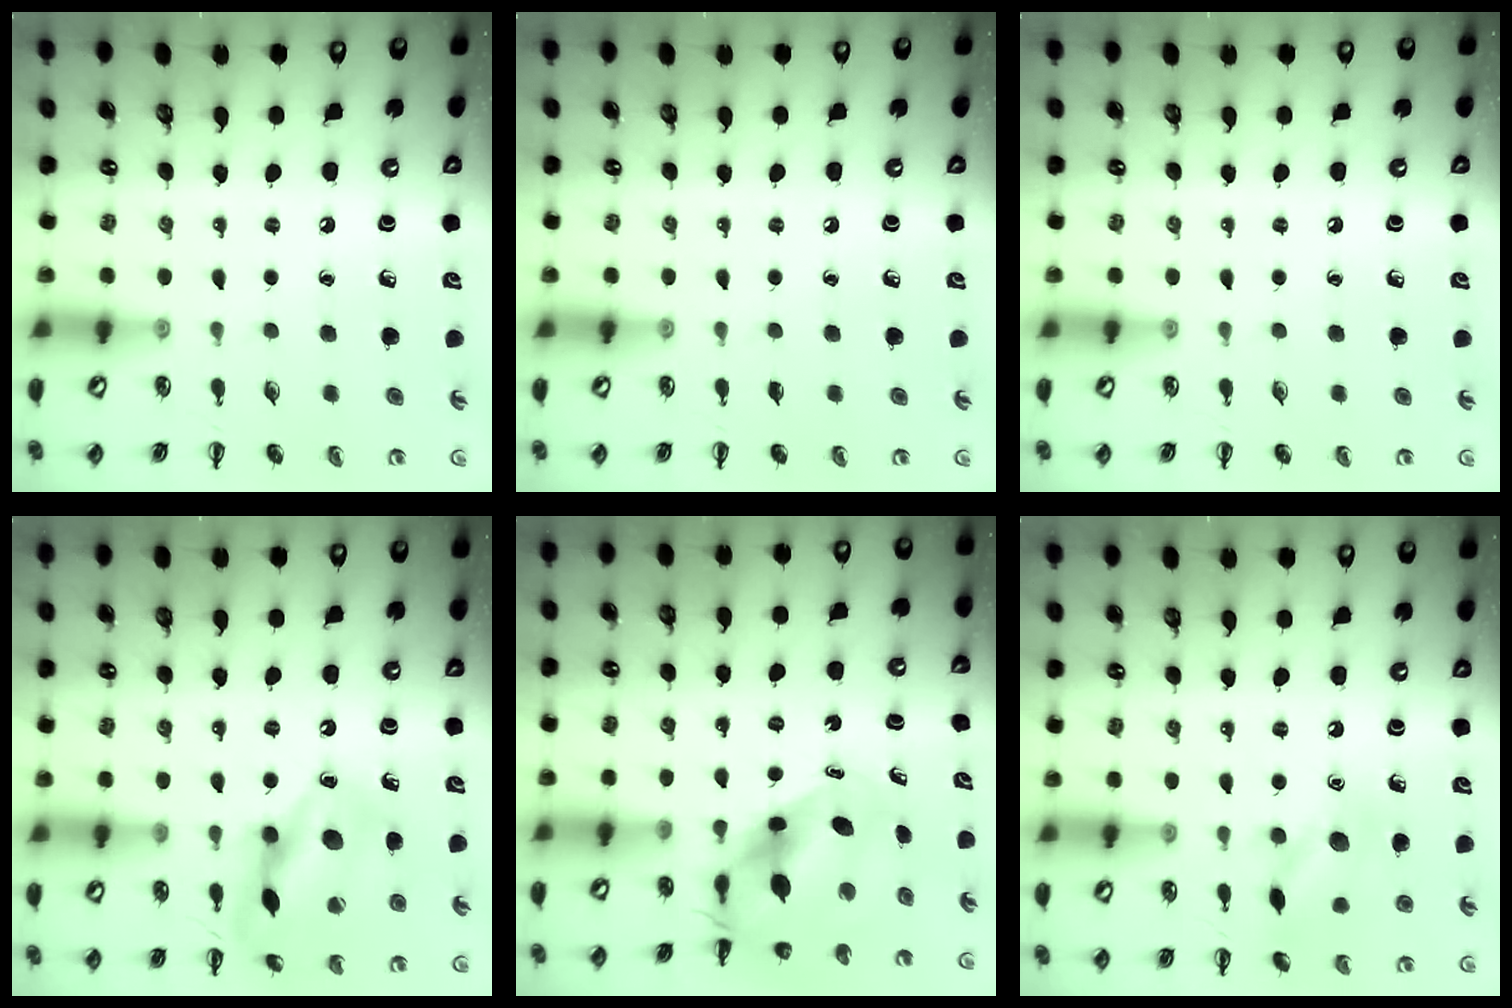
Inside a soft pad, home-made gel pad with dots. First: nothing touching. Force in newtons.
{"total": 0.0}
{"total": 0.0}
{"total": 14.9, "press": 14.8, "slide": 1.7}
{"total": 6.6, "press": 6.4, "slide": 1.8}
{"total": 10.9, "press": 10.9, "slide": 0.5}